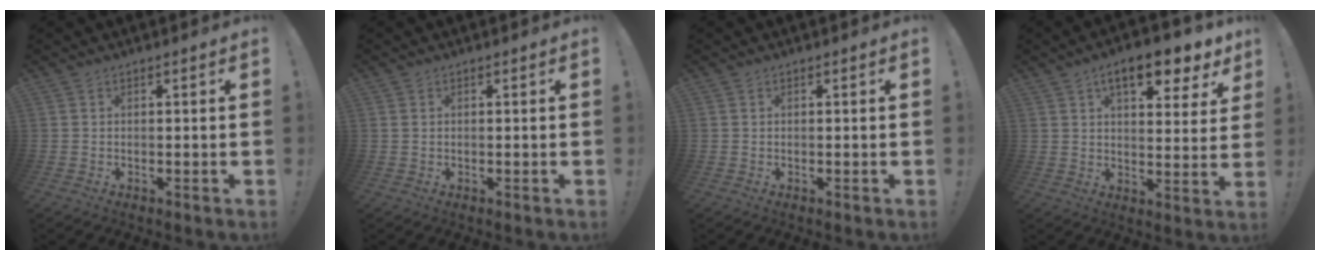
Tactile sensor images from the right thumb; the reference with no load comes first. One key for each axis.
{"total": 0.7, "fx": 0.4, "fy": 0.5, "fz": 0.3, "tx": -0.009, "ty": 0.003, "tz": 0.008}
{"total": 0.0}
{"total": 11.6, "fx": 6.9, "fy": 4.0, "fz": 8.4, "tx": -0.110, "ty": -0.037, "tz": 0.111}